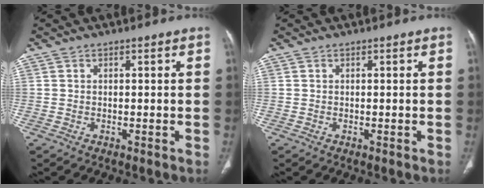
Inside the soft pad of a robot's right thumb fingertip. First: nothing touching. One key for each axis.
{"total": 0.0}